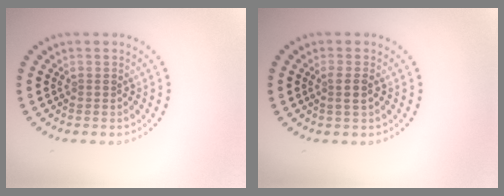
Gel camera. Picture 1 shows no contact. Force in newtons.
{"total": 1.5, "press": 1.3, "slide": 0.8}